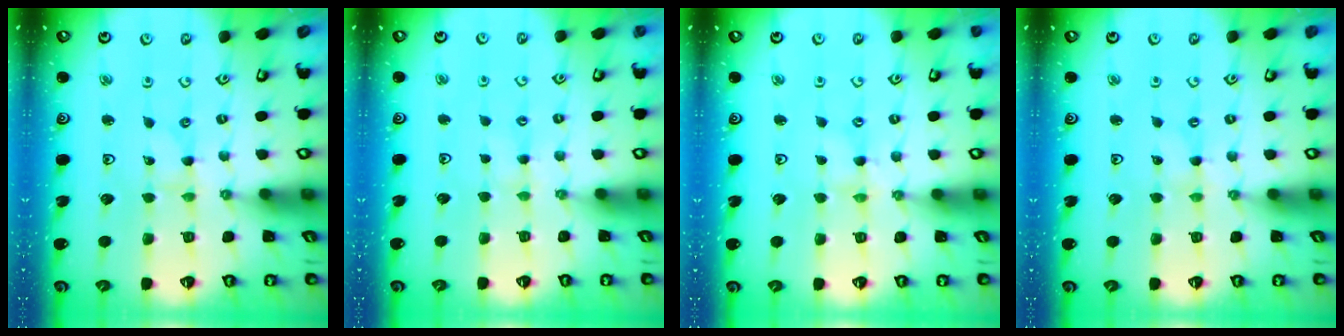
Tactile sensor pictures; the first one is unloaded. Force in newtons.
{"total": 1.9, "press": 1.9, "slide": 0.2}
{"total": 1.6, "press": 1.6, "slide": 0.2}
{"total": 0.0}